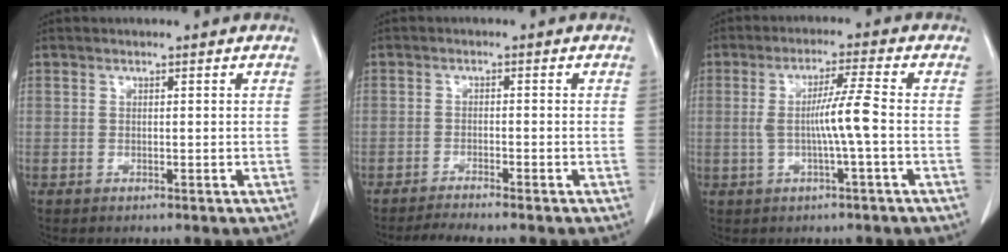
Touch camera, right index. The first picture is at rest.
{"total": 4.5, "force": [-4.0, -0.7, 2.0], "torque": [-0.027, -0.010, -0.066]}
{"total": 6.0, "force": [-0.7, -0.8, 5.9], "torque": [-0.108, 0.008, -0.010]}